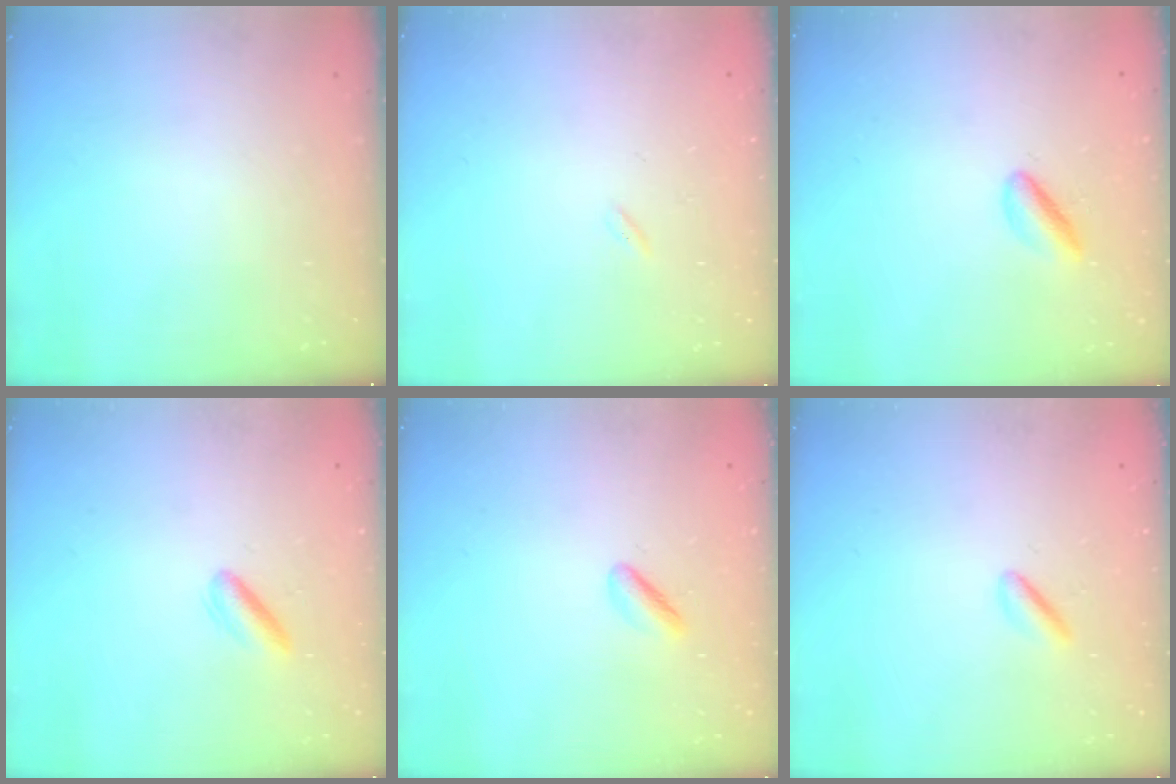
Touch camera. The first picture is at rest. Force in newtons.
{"total": 0.0}
{"total": 2.9, "press": 2.9, "slide": 0.4}
{"total": 2.7, "press": 2.6, "slide": 0.8}
{"total": 2.3, "press": 2.2, "slide": 0.8}
{"total": 1.8, "press": 1.6, "slide": 0.8}